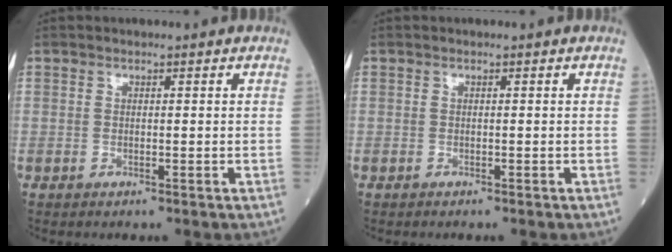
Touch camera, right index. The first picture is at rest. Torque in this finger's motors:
{"motor_torque": [-0.10, 0.12, 0.06, -0.01]}